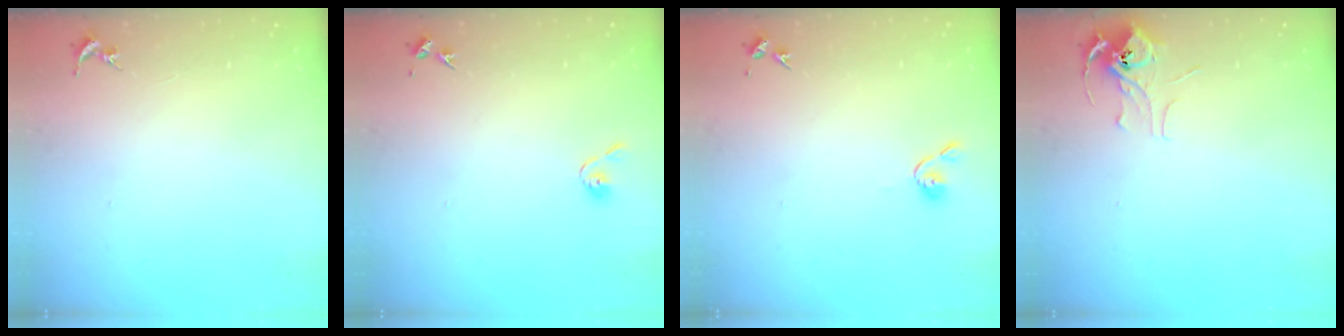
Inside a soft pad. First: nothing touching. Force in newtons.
{"total": 4.7, "press": 4.7, "slide": 0.4}
{"total": 5.1, "press": 5.1, "slide": 0.7}
{"total": 7.1, "press": 7.1, "slide": 0.4}